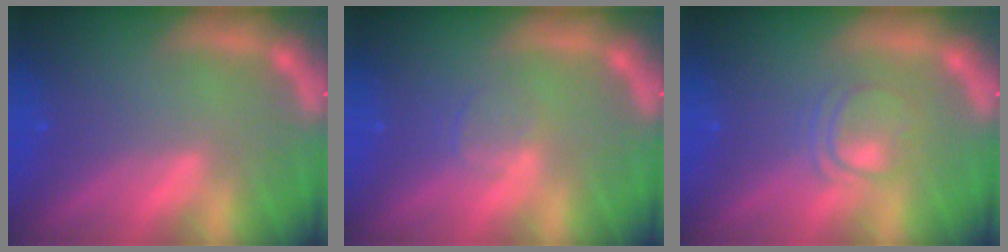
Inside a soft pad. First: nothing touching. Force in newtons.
{"total": 1.4}
{"total": 3.0}